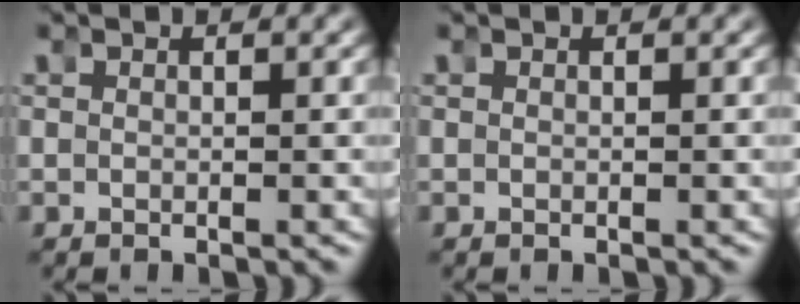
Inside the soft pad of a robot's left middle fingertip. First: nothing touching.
{"total": 0.0}